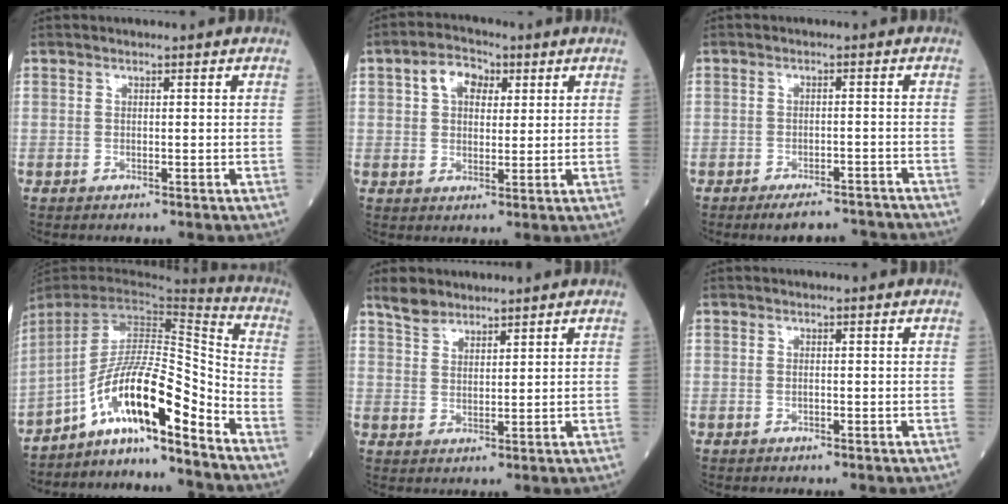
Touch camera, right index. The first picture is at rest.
{"total": 5.9, "force": [2.2, 3.9, 3.8], "torque": [-0.064, 0.020, 0.038]}
{"total": 5.9, "force": [-5.4, 1.8, 1.6], "torque": [-0.010, 0.006, -0.074]}
{"total": 14.3, "force": [-10.2, 1.1, 10.0], "torque": [-0.171, 0.027, -0.183]}
{"total": 3.9, "force": [3.5, 1.5, 0.8], "torque": [-0.019, 0.010, 0.069]}
{"total": 0.6, "force": [-0.1, 0.3, 0.4], "torque": [-0.010, 0.000, -0.003]}